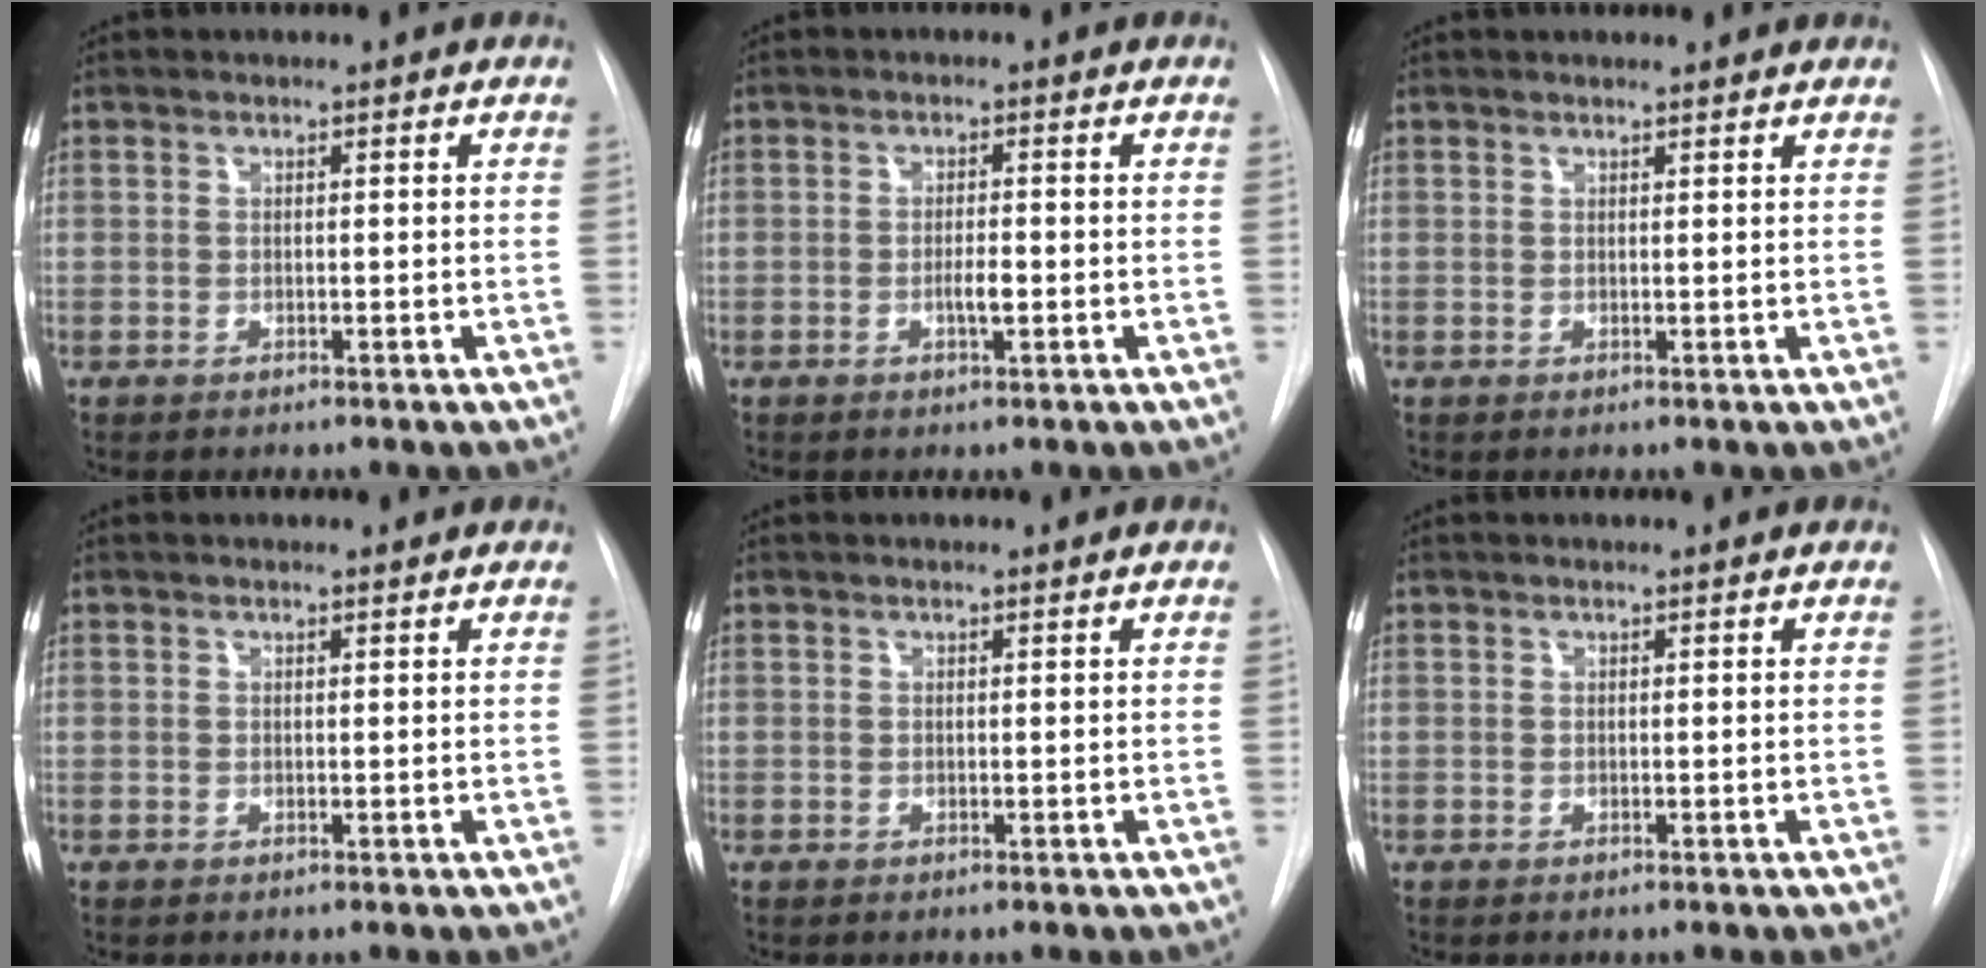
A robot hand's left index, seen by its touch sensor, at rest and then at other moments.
{"total": 2.2, "force": [-0.6, 0.4, 2.0], "torque": [-0.036, 0.000, -0.011]}
{"total": 3.9, "force": [3.8, 0.5, 0.9], "torque": [-0.015, 0.017, 0.040]}
{"total": 1.2, "force": [1.1, 0.1, 0.4], "torque": [-0.008, 0.009, 0.016]}
{"total": 0.7, "force": [0.7, 0.0, 0.2], "torque": [-0.008, 0.007, 0.011]}
{"total": 1.2, "force": [1.2, 0.0, 0.3], "torque": [-0.009, 0.015, 0.015]}